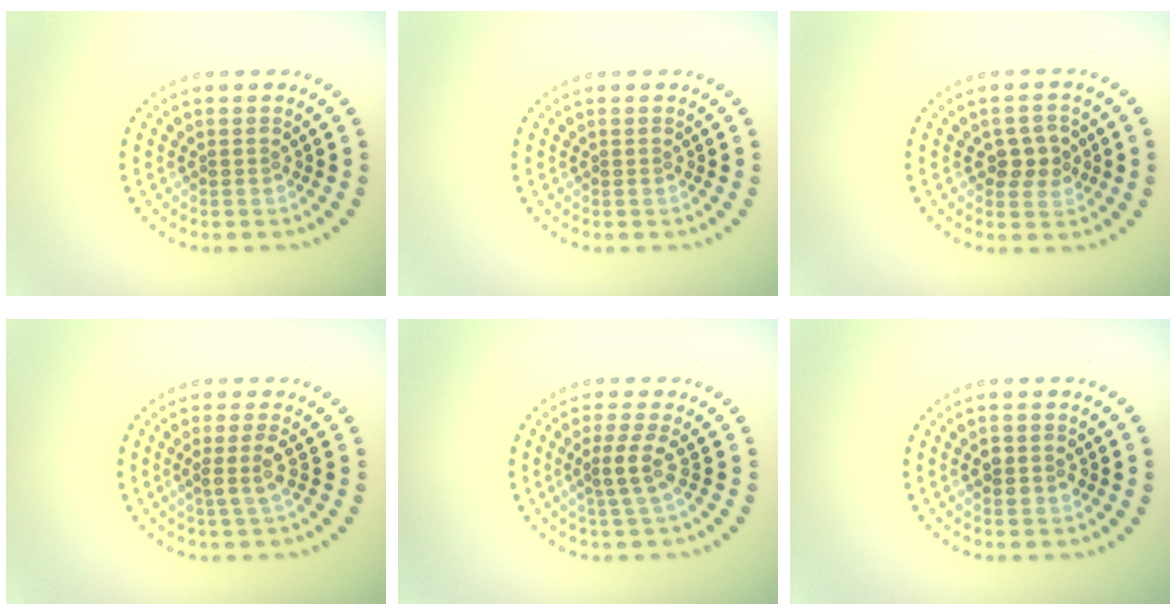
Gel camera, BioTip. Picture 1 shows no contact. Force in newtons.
{"total": 0.0}
{"total": 2.3, "press": 2.3, "slide": 0.5}
{"total": 2.1, "press": 1.5, "slide": 1.5}
{"total": 2.5, "press": 1.8, "slide": 1.7}
{"total": 1.7, "press": 1.7, "slide": 0.1}